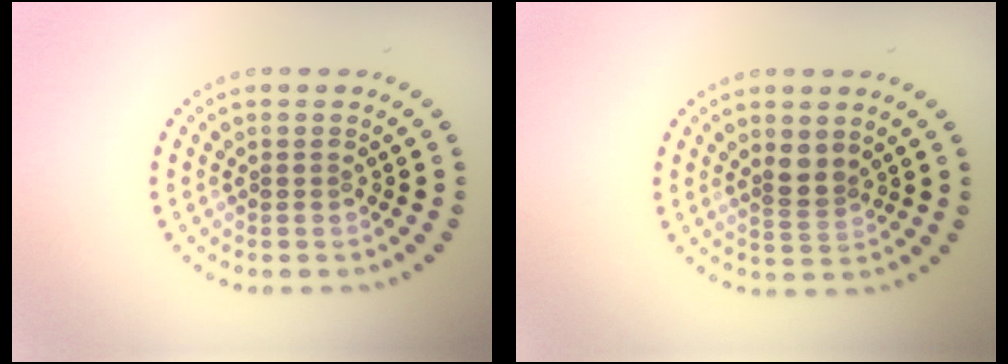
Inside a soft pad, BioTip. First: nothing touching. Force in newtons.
{"total": 2.1, "press": 1.7, "slide": 1.3}